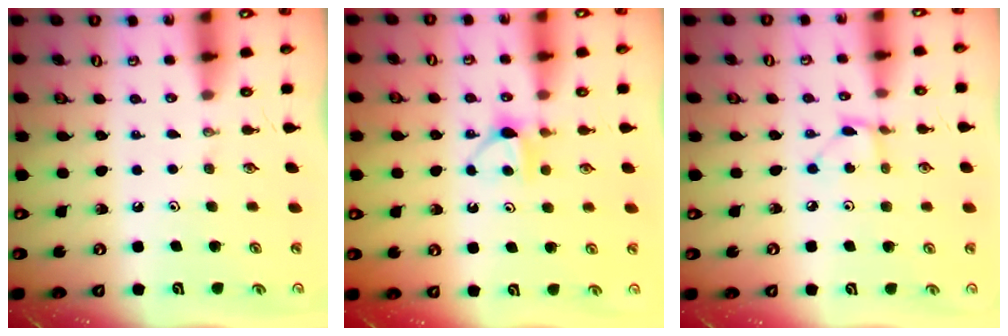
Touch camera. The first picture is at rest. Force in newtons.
{"total": 5.3, "press": 5.3, "slide": 0.8}
{"total": 2.1, "press": 2.0, "slide": 0.2}